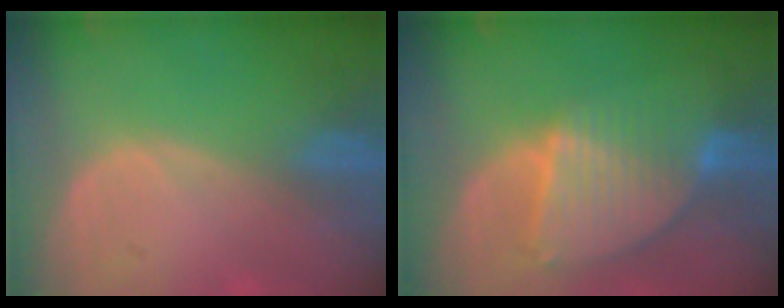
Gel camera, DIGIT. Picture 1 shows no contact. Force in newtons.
{"total": 8.5, "press": 7.5, "slide": 4.0}